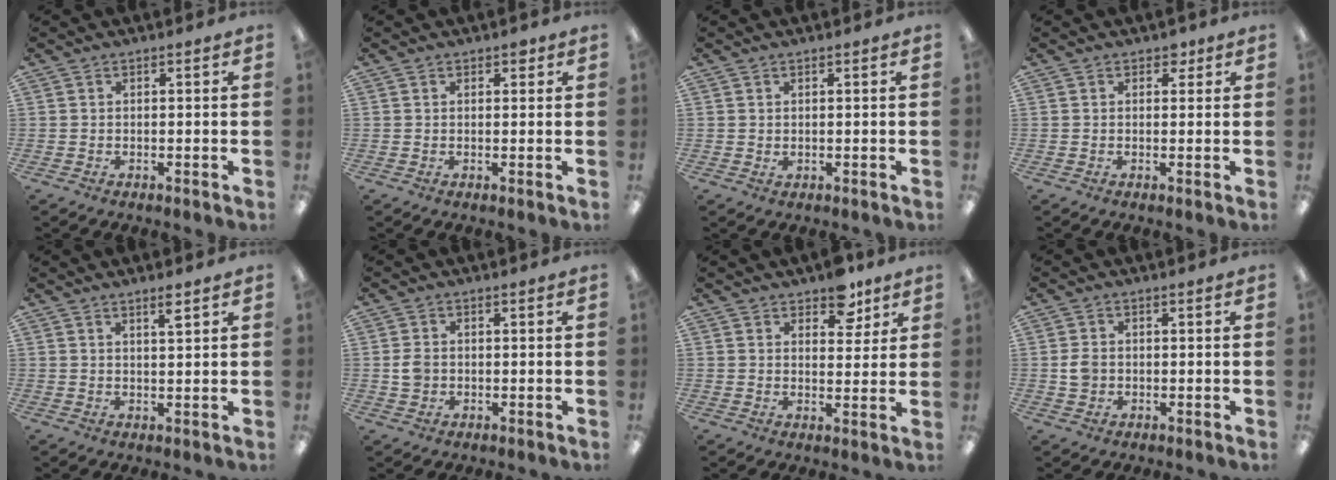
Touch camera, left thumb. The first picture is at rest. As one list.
[{"total": 1.5, "force": [1.0, 0.9, 0.7], "torque": [-0.007, -0.001, 0.015]}, {"total": 0.7, "force": [0.4, 0.3, 0.5], "torque": [-0.010, 0.001, 0.007]}, {"total": 2.2, "force": [1.3, 1.4, 1.0], "torque": [-0.005, -0.003, 0.020]}, {"total": 3.2, "force": [2.3, 0.3, 2.2], "torque": [-0.033, -0.007, 0.036]}, {"total": 2.8, "force": [-0.1, 2.3, 1.6], "torque": [-0.031, 0.005, -0.002]}, {"total": 6.9, "force": [5.4, 3.4, 2.6], "torque": [-0.018, -0.029, 0.091]}, {"total": 2.8, "force": [-0.2, 2.3, 1.5], "torque": [-0.029, 0.005, -0.004]}]